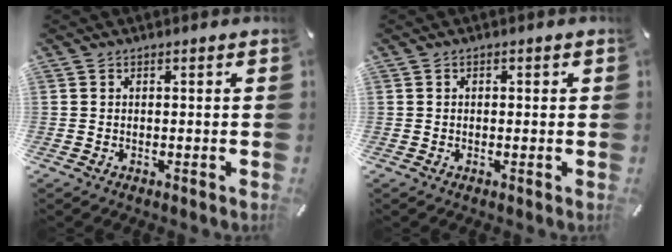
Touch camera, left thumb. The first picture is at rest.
{"total": 0.5, "force": [-0.1, 0.5, 0.2], "torque": [-0.005, 0.003, -0.002]}